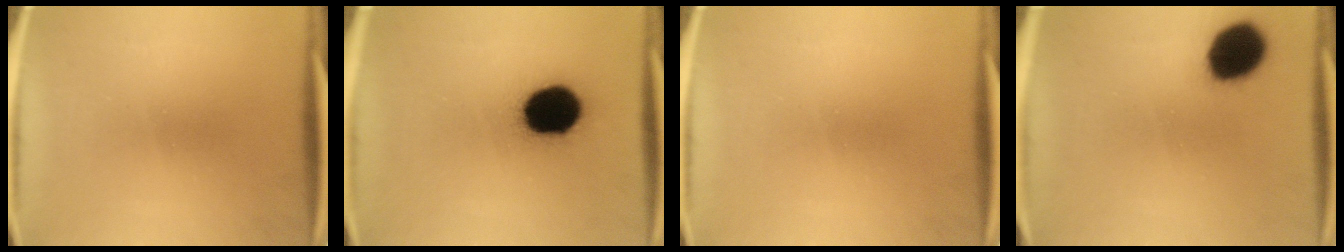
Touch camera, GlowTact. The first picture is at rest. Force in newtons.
{"total": 17.5}
{"total": 0.0}
{"total": 13.4}